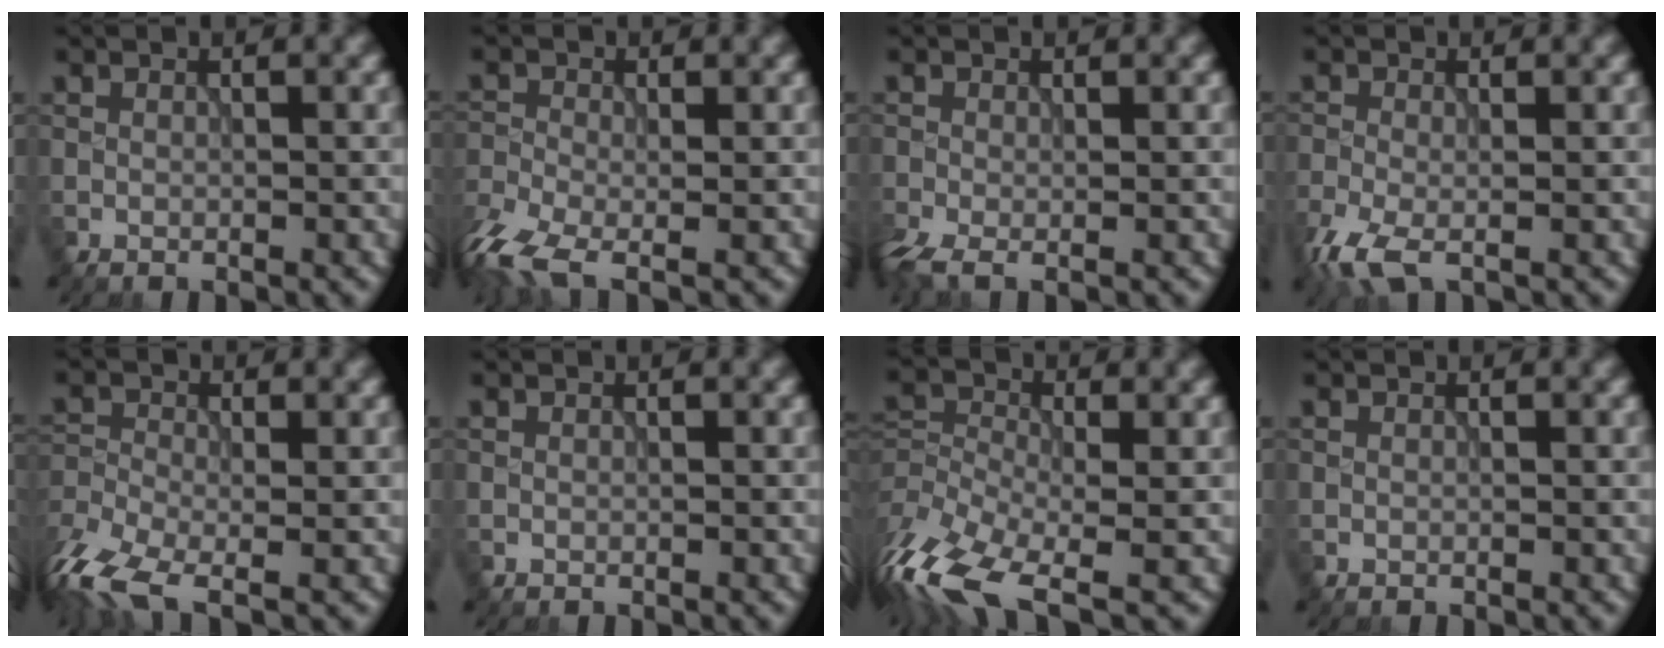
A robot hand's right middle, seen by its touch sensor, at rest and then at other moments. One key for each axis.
{"total": 6.9, "fx": -4.1, "fy": 2.8, "fz": 4.8, "tx": -0.109, "ty": -0.019, "tz": -0.092}
{"total": 3.7, "fx": -2.1, "fy": 1.3, "fz": 2.8, "tx": -0.063, "ty": -0.012, "tz": -0.045}
{"total": 3.9, "fx": -2.2, "fy": 1.4, "fz": 2.9, "tx": -0.072, "ty": -0.011, "tz": -0.050}
{"total": 7.9, "fx": -5.0, "fy": 3.1, "fz": 5.2, "tx": -0.114, "ty": -0.019, "tz": -0.104}
{"total": 0.0}
{"total": 10.2, "fx": -5.9, "fy": 4.3, "fz": 7.2, "tx": -0.151, "ty": -0.011, "tz": -0.117}
{"total": 0.0}